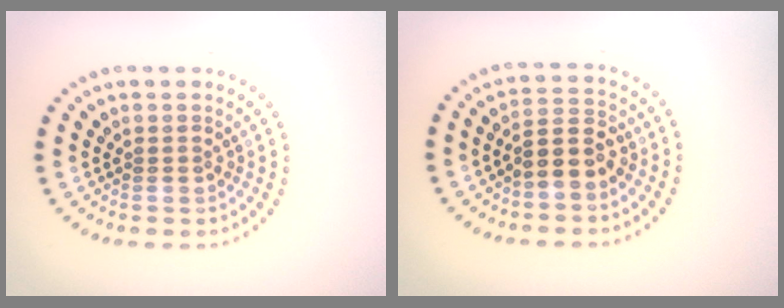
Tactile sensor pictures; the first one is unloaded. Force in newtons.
{"total": 3.2, "press": 3.0, "slide": 1.1}